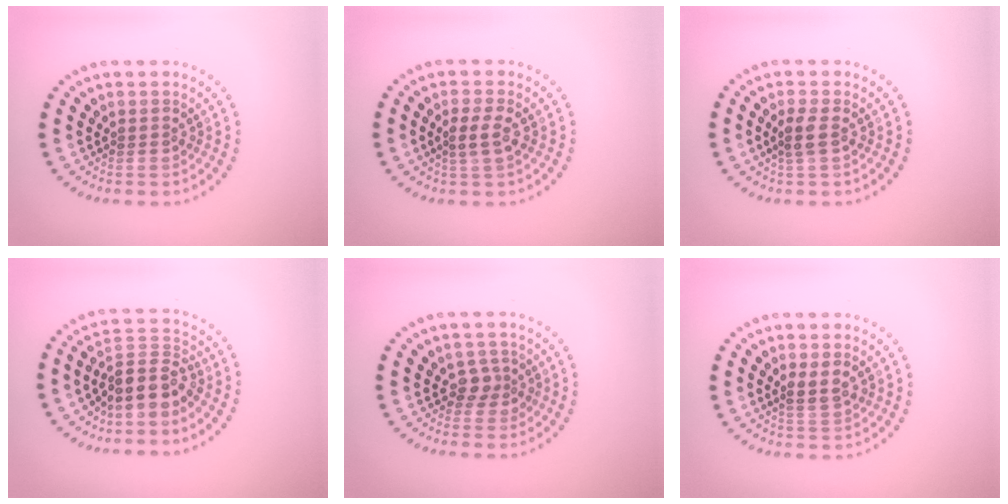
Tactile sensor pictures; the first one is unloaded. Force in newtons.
{"total": 2.2, "press": 2.1, "slide": 0.8}
{"total": 1.4, "press": 1.4, "slide": 0.5}
{"total": 4.0, "press": 3.3, "slide": 2.2}
{"total": 1.7, "press": 1.3, "slide": 1.1}
{"total": 1.9, "press": 1.8, "slide": 0.7}